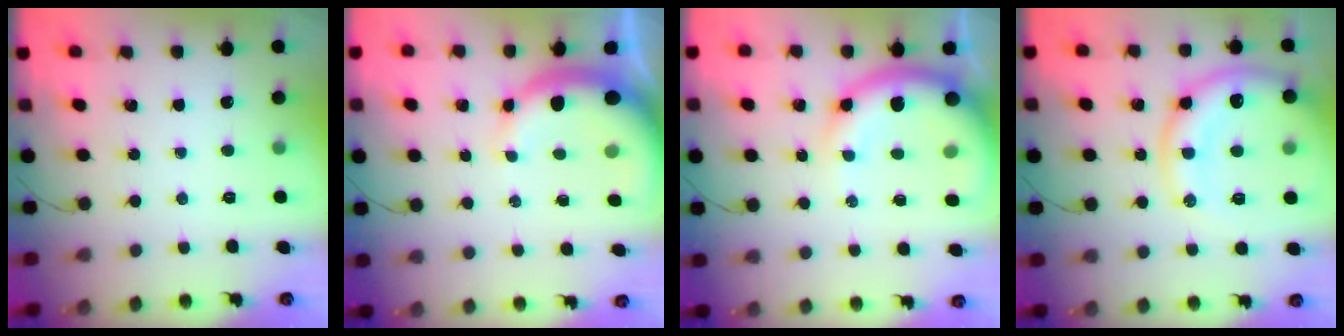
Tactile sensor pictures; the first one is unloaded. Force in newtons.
{"total": 9.6, "press": 9.4, "slide": 1.8}
{"total": 14.5, "press": 14.3, "slide": 2.8}
{"total": 15.0, "press": 14.9, "slide": 2.2}